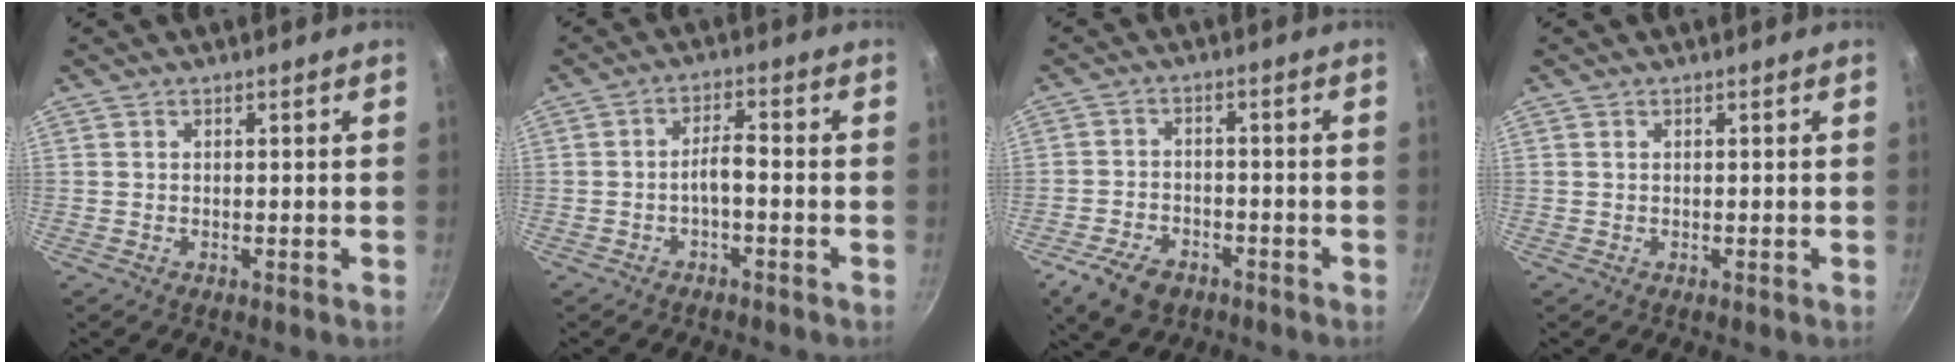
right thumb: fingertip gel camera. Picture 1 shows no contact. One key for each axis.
{"total": 3.5, "fx": -1.6, "fy": 1.0, "fz": 2.9, "tx": -0.056, "ty": 0.026, "tz": -0.030}
{"total": 8.5, "fx": -5.1, "fy": 5.1, "fz": 4.5, "tx": -0.082, "ty": 0.029, "tz": -0.088}
{"total": 0.0}